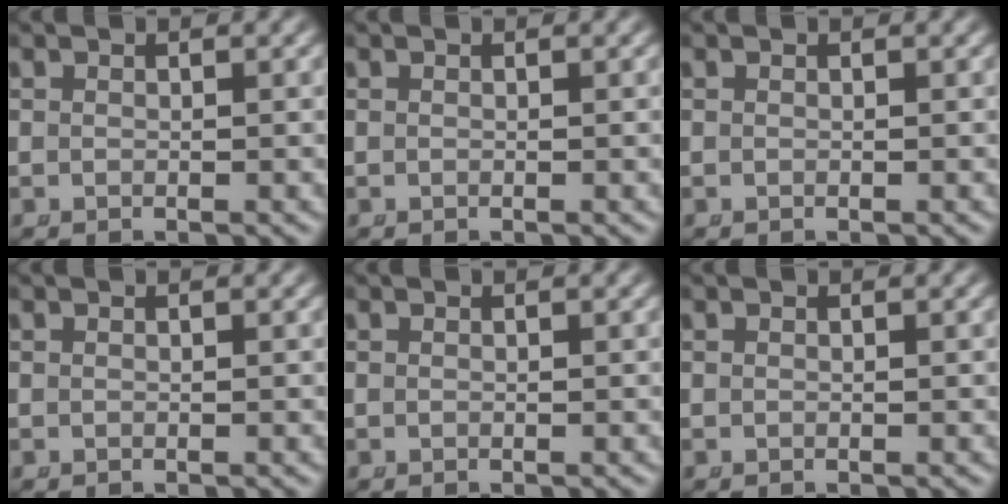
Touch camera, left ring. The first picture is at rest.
{"total": 0.0}
{"total": 0.0}
{"total": 0.0}
{"total": 0.0}
{"total": 0.0}